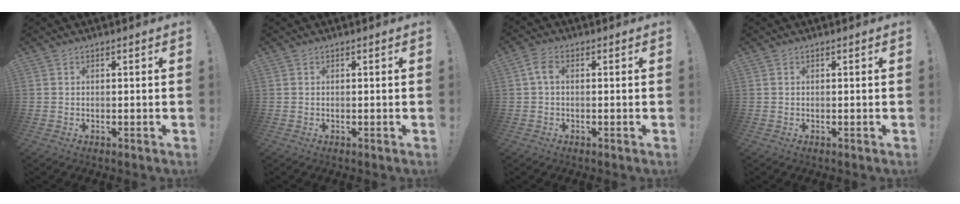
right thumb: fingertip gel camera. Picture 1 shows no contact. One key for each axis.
{"total": 0.0}
{"total": 3.4, "fx": 0.4, "fy": 1.9, "fz": 2.9, "tx": -0.057, "ty": 0.010, "tz": 0.010}
{"total": 0.0}